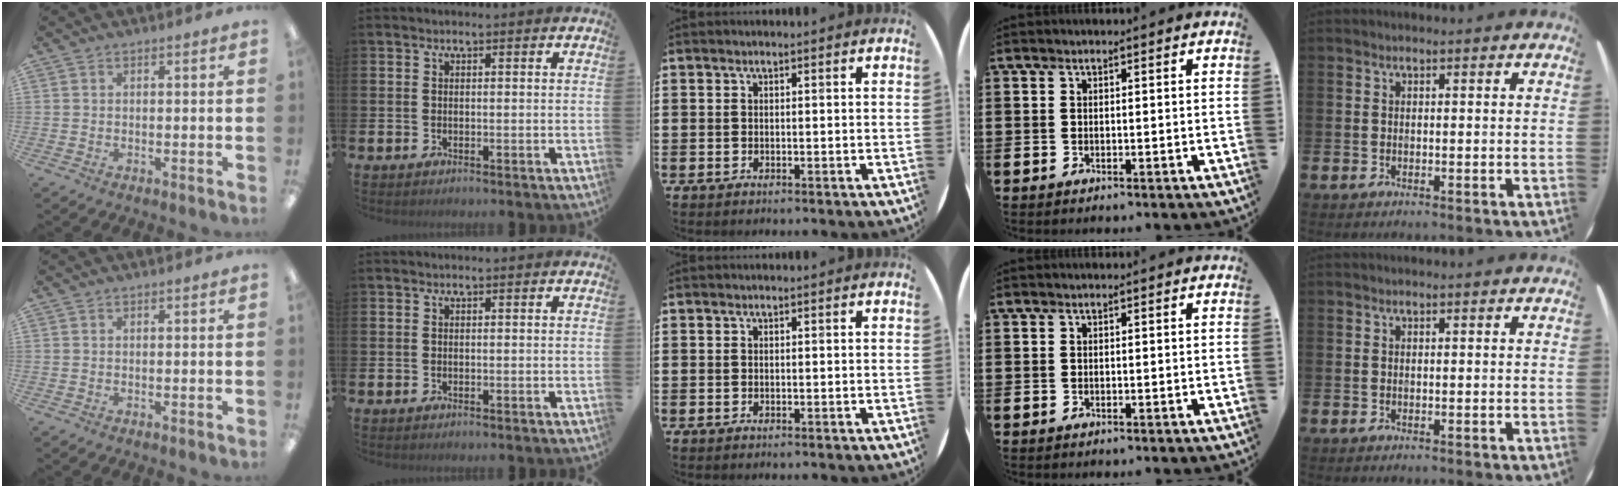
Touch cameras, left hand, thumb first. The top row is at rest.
{}